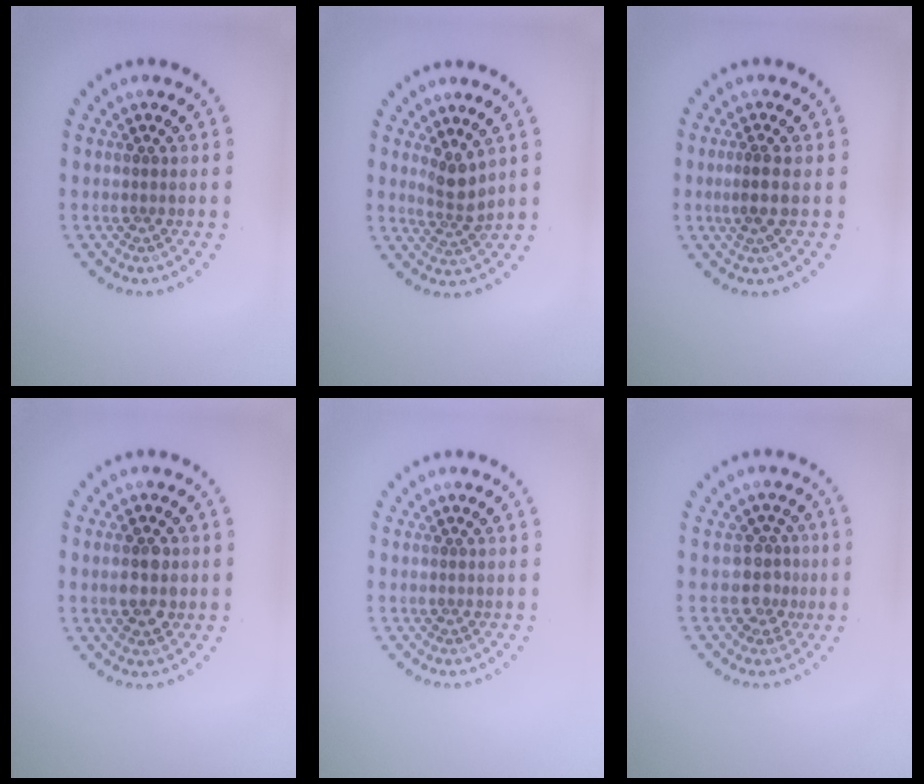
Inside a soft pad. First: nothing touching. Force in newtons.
{"total": 2.4, "press": 1.8, "slide": 1.6}
{"total": 1.5, "press": 1.0, "slide": 1.0}
{"total": 2.9, "press": 2.9, "slide": 0.1}
{"total": 0.0}
{"total": 2.3, "press": 1.8, "slide": 1.4}